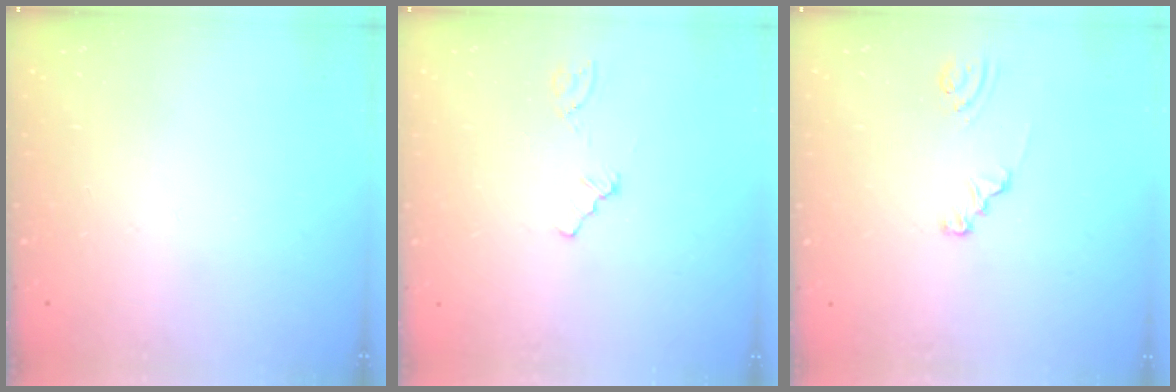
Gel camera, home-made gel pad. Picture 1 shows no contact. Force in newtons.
{"total": 0.0}
{"total": 1.5, "press": 1.4, "slide": 0.1}